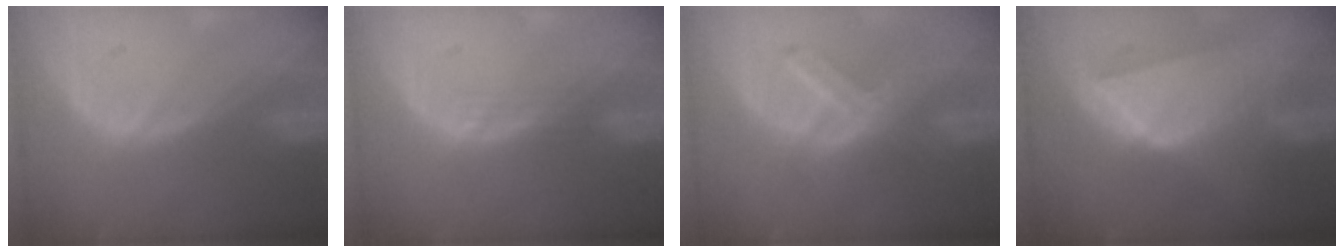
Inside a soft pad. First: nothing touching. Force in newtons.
{"total": 1.1, "press": 1.1, "slide": 0.1}
{"total": 6.9, "press": 6.2, "slide": 3.0}
{"total": 9.1, "press": 8.1, "slide": 4.1}